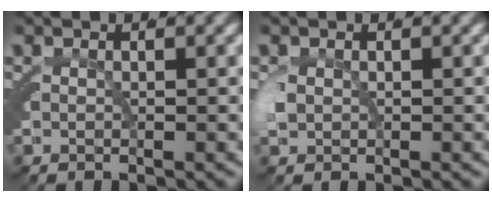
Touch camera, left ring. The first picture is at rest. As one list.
[{"total": 0.9, "force": [0.5, 0.4, 0.5], "torque": [-0.028, 0.006, 0.010]}]